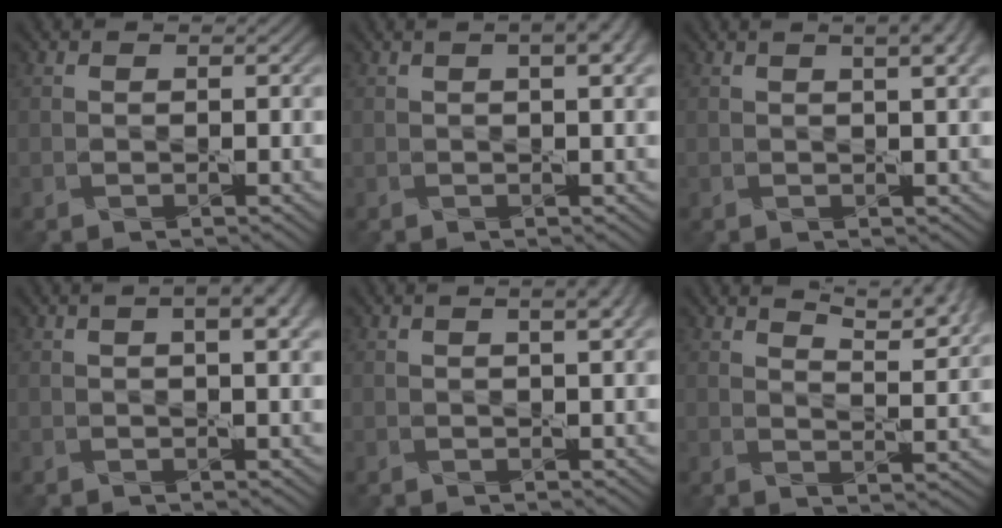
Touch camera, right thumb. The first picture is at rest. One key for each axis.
{"total": 4.8, "fx": 2.0, "fy": 1.5, "fz": 4.1, "tx": -0.051, "ty": 0.006, "tz": 0.015}
{"total": 5.2, "fx": 2.4, "fy": 1.5, "fz": 4.3, "tx": -0.050, "ty": 0.012, "tz": 0.014}
{"total": 5.5, "fx": 2.2, "fy": 1.7, "fz": 4.8, "tx": -0.058, "ty": 0.007, "tz": 0.016}
{"total": 3.6, "fx": 1.5, "fy": 1.0, "fz": 3.1, "tx": -0.033, "ty": 0.004, "tz": 0.006}
{"total": 7.2, "fx": 5.6, "fy": 1.4, "fz": 4.4, "tx": -0.070, "ty": -0.007, "tz": 0.084}